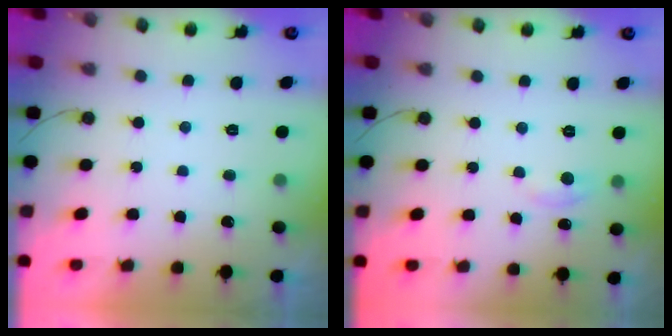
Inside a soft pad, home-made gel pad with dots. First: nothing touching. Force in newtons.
{"total": 3.4, "press": 3.4, "slide": 0.5}